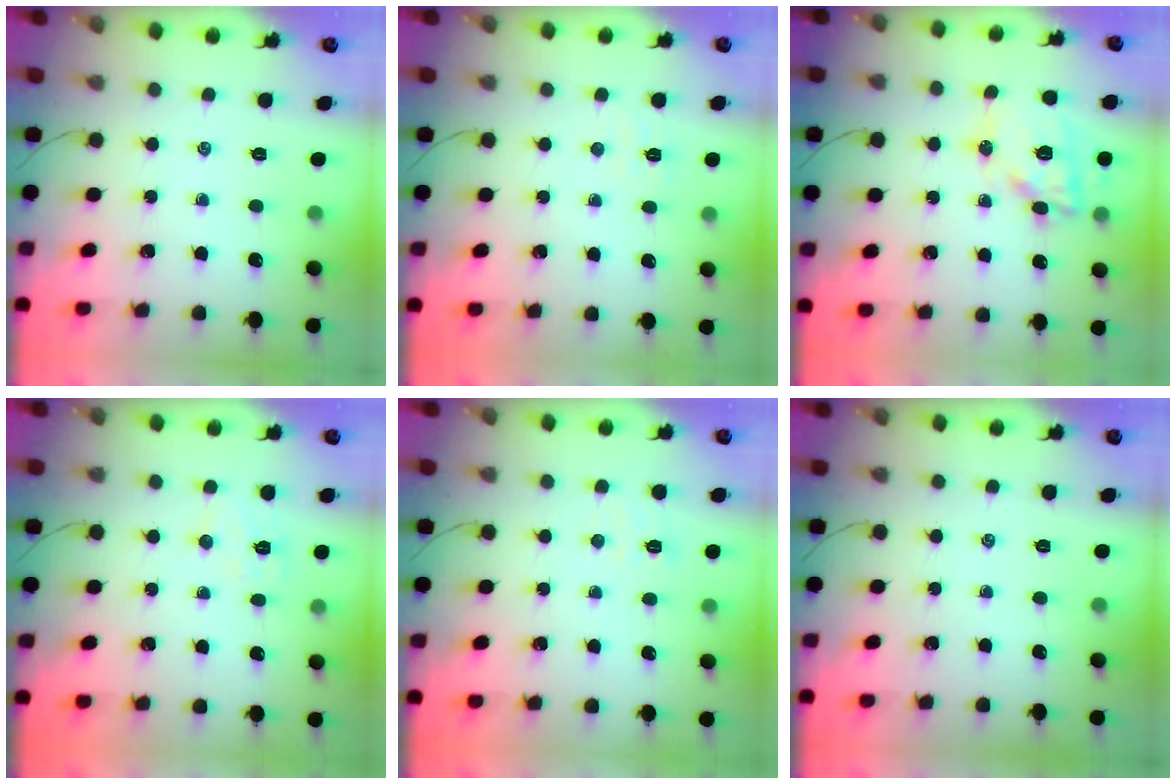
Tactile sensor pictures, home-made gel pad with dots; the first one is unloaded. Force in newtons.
{"total": 3.1, "press": 2.9, "slide": 0.9}
{"total": 15.6, "press": 15.3, "slide": 2.9}
{"total": 5.1, "press": 5.0, "slide": 1.0}
{"total": 4.2, "press": 4.1, "slide": 0.9}
{"total": 0.0}